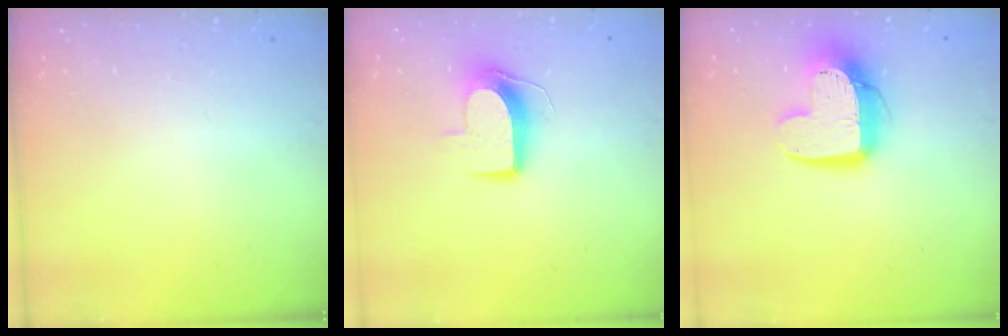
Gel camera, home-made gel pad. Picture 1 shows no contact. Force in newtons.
{"total": 9.2, "press": 9.2, "slide": 0.2}
{"total": 14.4, "press": 14.3, "slide": 1.2}